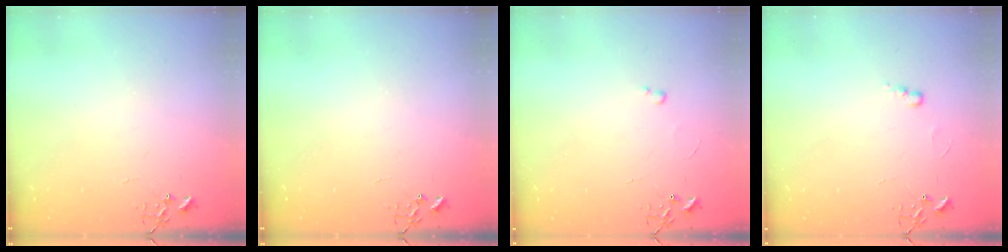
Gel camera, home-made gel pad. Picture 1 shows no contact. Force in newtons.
{"total": 0.0}
{"total": 2.0, "press": 2.0, "slide": 0.3}
{"total": 3.5, "press": 3.4, "slide": 0.5}